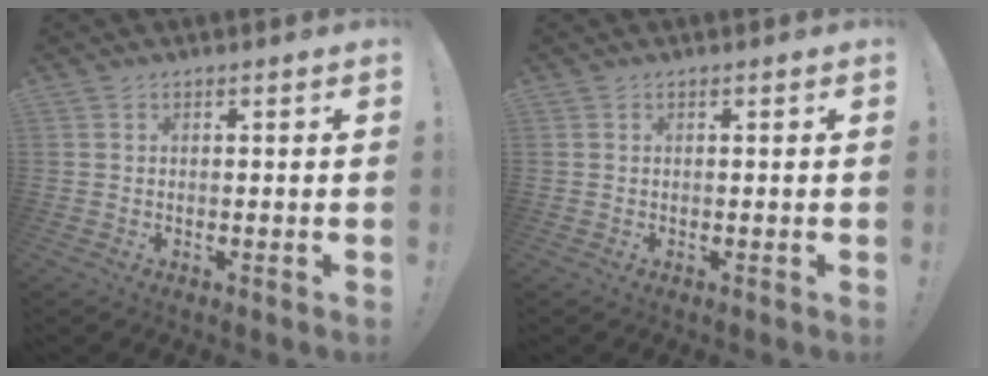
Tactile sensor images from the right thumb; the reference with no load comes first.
{"total": 0.0}